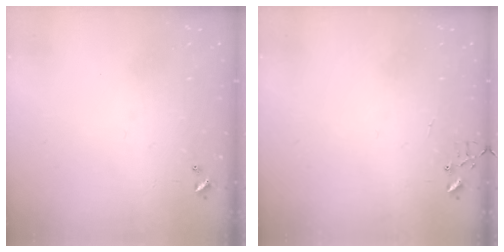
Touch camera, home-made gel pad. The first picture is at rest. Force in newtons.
{"total": 3.9, "press": 3.9, "slide": 0.4}